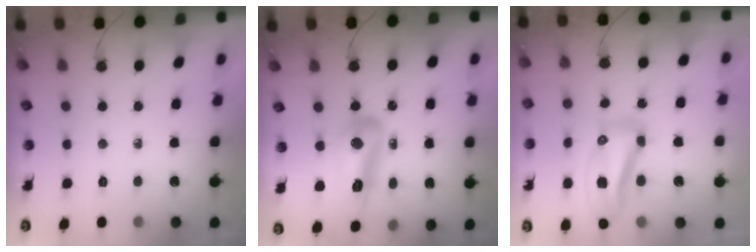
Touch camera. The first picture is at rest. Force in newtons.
{"total": 13.8, "press": 13.7, "slide": 1.8}
{"total": 12.8, "press": 12.7, "slide": 1.2}